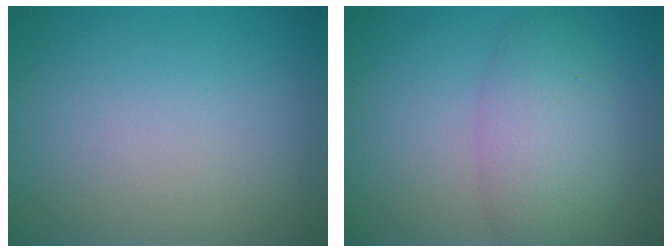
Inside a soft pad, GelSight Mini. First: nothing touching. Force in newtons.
{"total": 4.9, "press": 4.9, "slide": 0.1}